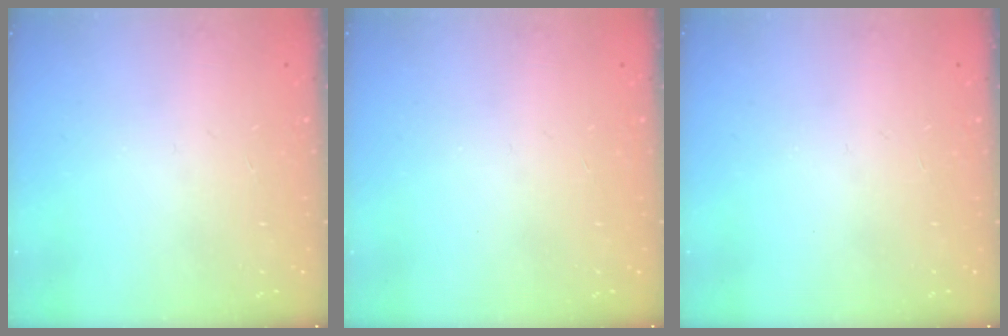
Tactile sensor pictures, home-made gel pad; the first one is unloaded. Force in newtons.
{"total": 0.0}
{"total": 0.0}